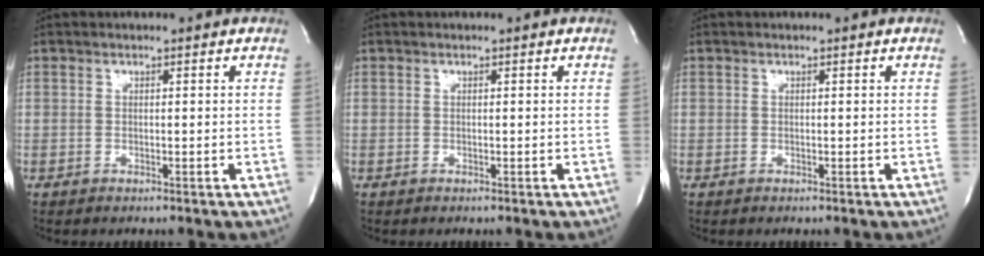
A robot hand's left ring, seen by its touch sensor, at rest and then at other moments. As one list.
[{"total": 0.0}, {"total": 0.0}]